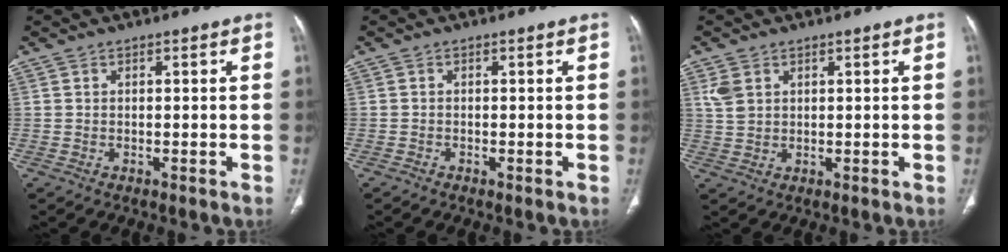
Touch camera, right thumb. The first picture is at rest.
{"total": 0.5, "force": [-0.4, 0.3, 0.3], "torque": [-0.009, -0.001, -0.009]}
{"total": 3.4, "force": [1.5, 2.3, 1.9], "torque": [-0.039, -0.001, 0.041]}